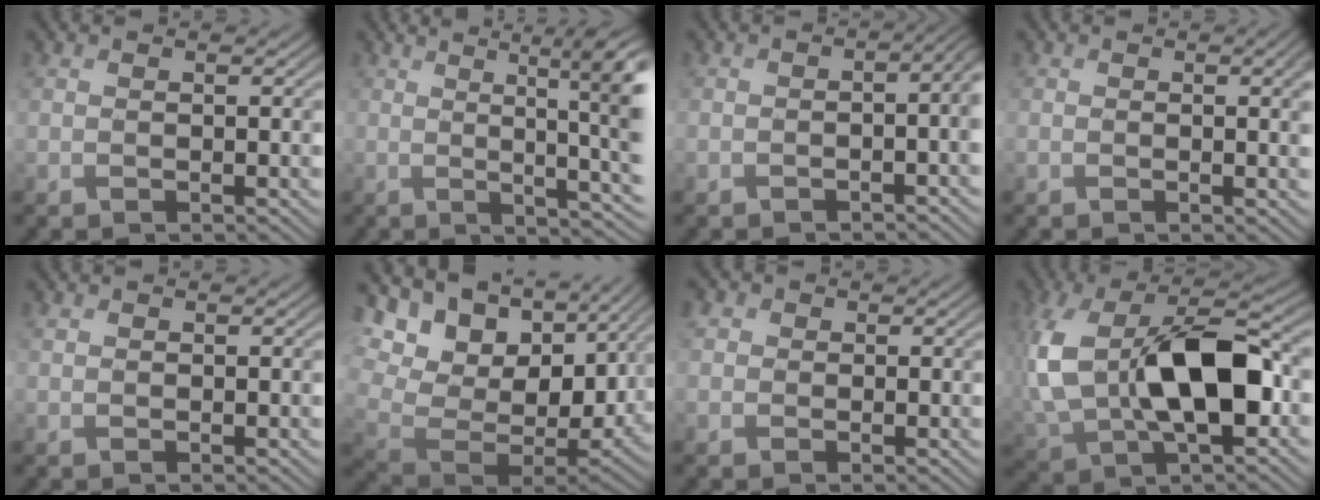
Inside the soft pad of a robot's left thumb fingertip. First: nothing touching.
{"total": 10.9, "force": [1.9, 2.4, 10.5], "torque": [-0.141, 0.010, 0.037]}
{"total": 3.0, "force": [-1.5, 0.9, 2.4], "torque": [-0.033, 0.000, -0.024]}
{"total": 3.6, "force": [0.2, 1.0, 3.5], "torque": [-0.047, -0.001, 0.003]}
{"total": 0.5, "force": [0.3, 0.4, 0.3], "torque": [-0.007, 0.000, 0.006]}
{"total": 15.4, "force": [6.1, 9.4, 10.5], "torque": [-0.232, -0.003, 0.129]}
{"total": 2.2, "force": [0.5, 2.0, 0.6], "torque": [-0.020, 0.003, 0.000]}
{"total": 14.9, "force": [0.4, 8.3, 12.4], "torque": [-0.272, -0.009, 0.019]}